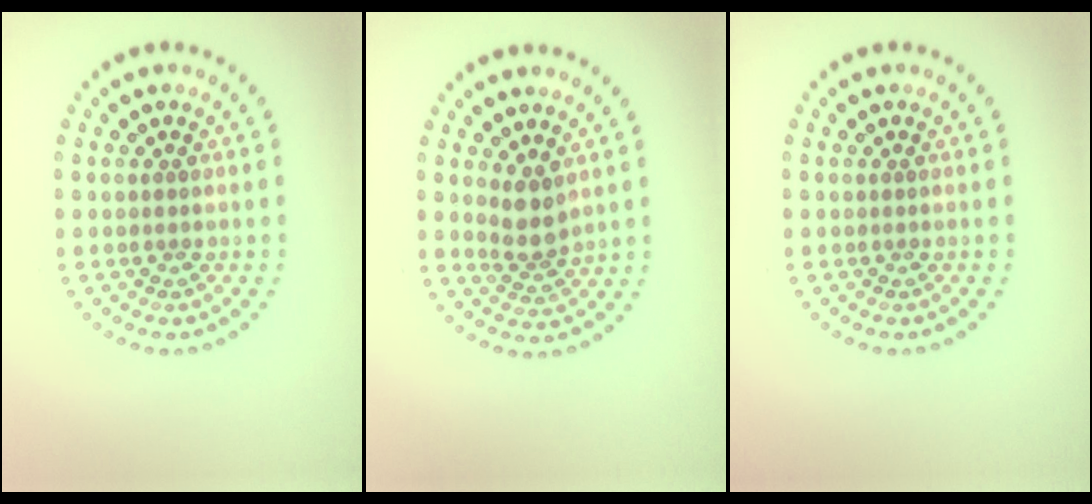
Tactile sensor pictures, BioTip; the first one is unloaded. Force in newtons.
{"total": 2.7, "press": 2.2, "slide": 1.5}
{"total": 0.0}